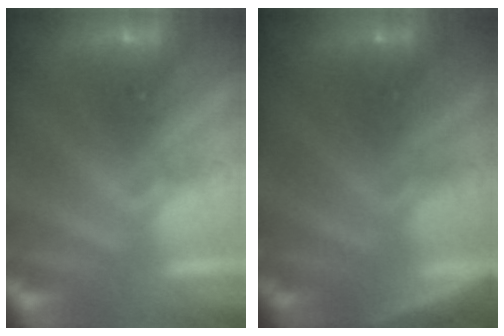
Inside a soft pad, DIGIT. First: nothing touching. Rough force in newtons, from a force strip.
{"total": 3.0}